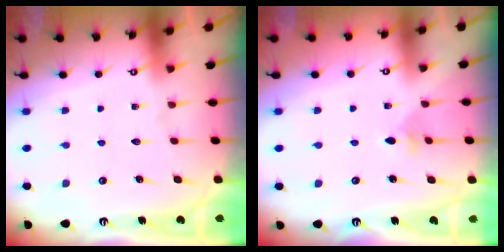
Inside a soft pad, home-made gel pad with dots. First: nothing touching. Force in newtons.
{"total": 2.3, "press": 2.3, "slide": 0.4}